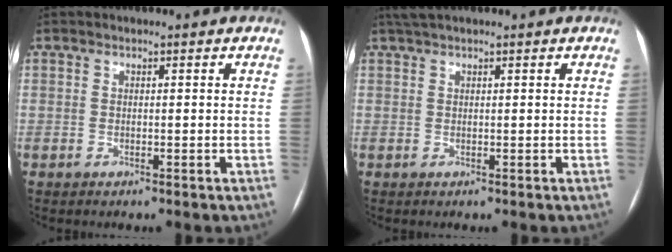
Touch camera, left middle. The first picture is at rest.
{"total": 2.5, "force": [2.0, 0.1, 1.5], "torque": [-0.027, 0.025, 0.040]}